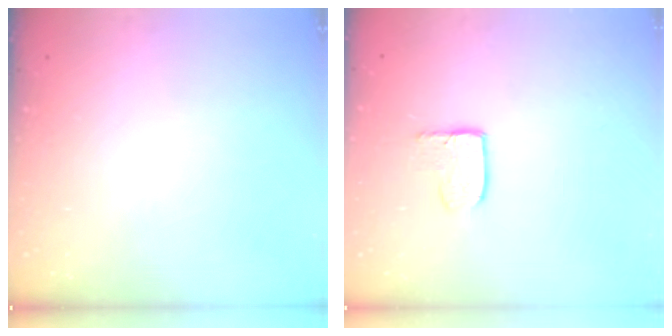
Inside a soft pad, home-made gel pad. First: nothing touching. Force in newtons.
{"total": 3.7, "press": 3.7, "slide": 0.2}